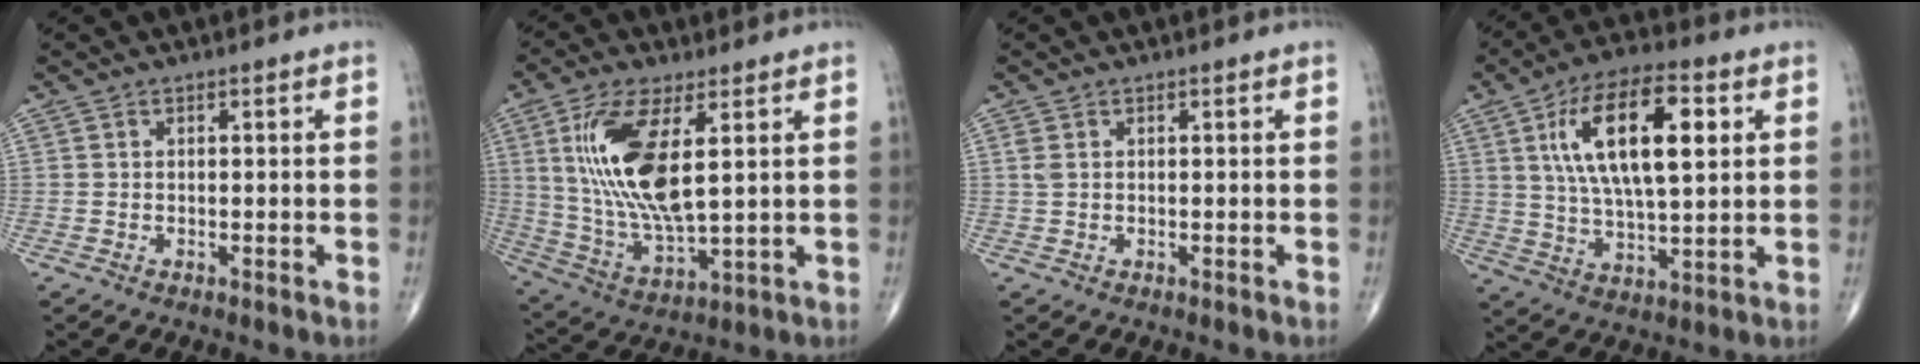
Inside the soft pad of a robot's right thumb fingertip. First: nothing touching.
{"total": 16.8, "force": [4.2, 6.2, 15.0], "torque": [-0.313, -0.024, 0.091]}
{"total": 1.2, "force": [0.4, 0.6, 0.9], "torque": [-0.026, 0.008, 0.015]}
{"total": 17.8, "force": [5.1, 7.1, 15.5], "torque": [-0.265, -0.001, 0.088]}